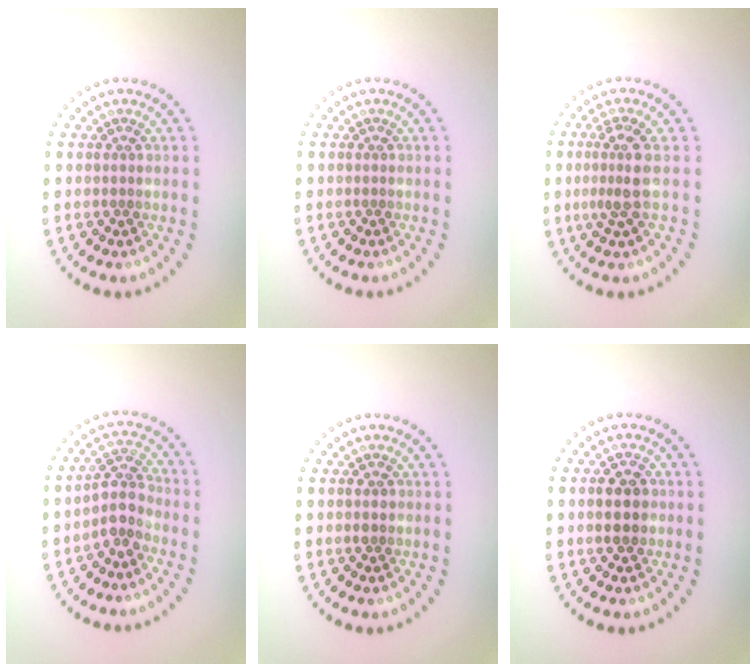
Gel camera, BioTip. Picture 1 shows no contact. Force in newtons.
{"total": 0.0}
{"total": 2.6, "press": 1.9, "slide": 1.9}
{"total": 2.7, "press": 2.2, "slide": 1.6}
{"total": 1.0, "press": 1.0, "slide": 0.1}
{"total": 2.2, "press": 2.2, "slide": 0.1}